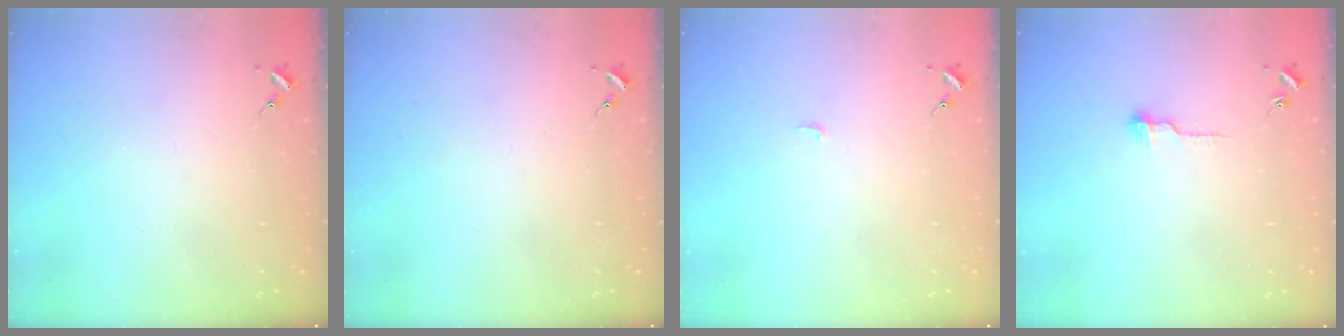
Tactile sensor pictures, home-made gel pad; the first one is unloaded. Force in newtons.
{"total": 0.0}
{"total": 2.8, "press": 2.8, "slide": 0.3}
{"total": 5.8, "press": 5.8, "slide": 0.4}